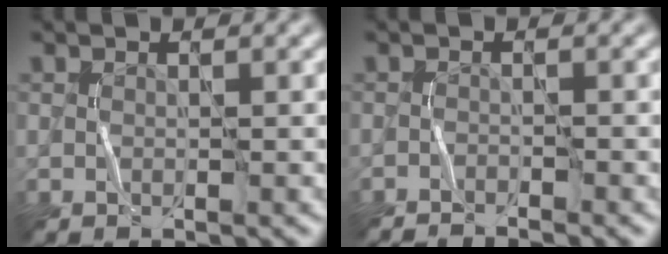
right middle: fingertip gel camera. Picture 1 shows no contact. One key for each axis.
{"total": 2.6, "fx": -2.6, "fy": 0.2, "fz": 0.7, "tx": -0.015, "ty": -0.005, "tz": -0.045}